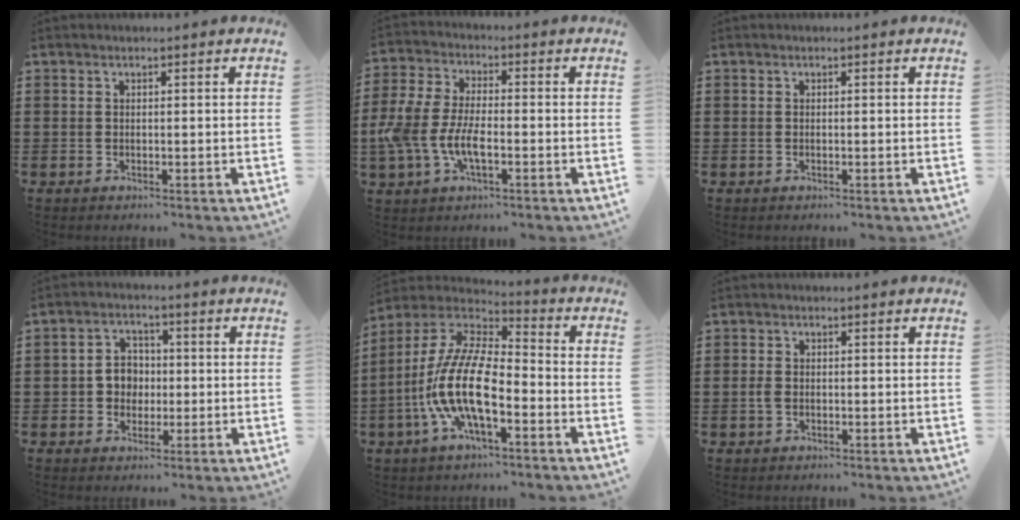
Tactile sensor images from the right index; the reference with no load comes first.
{"total": 7.7, "force": [-2.6, 3.6, 6.3], "torque": [-0.165, -0.010, -0.058]}
{"total": 0.0}
{"total": 4.1, "force": [-0.4, 3.8, 1.6], "torque": [-0.043, 0.011, -0.012]}
{"total": 13.7, "force": [-4.6, 5.1, 11.9], "torque": [-0.281, -0.009, -0.097]}
{"total": 1.9, "force": [-0.4, 1.1, 1.5], "torque": [-0.045, -0.003, -0.012]}